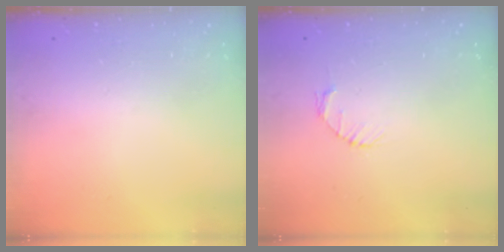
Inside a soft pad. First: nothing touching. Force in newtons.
{"total": 2.7, "press": 2.7, "slide": 0.4}